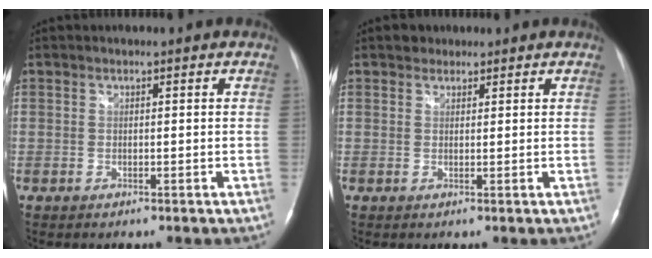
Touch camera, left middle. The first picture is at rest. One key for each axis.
{"total": 1.7, "fx": 1.2, "fy": 1.2, "fz": 0.2, "tx": -0.002, "ty": 0.009, "tz": 0.016}